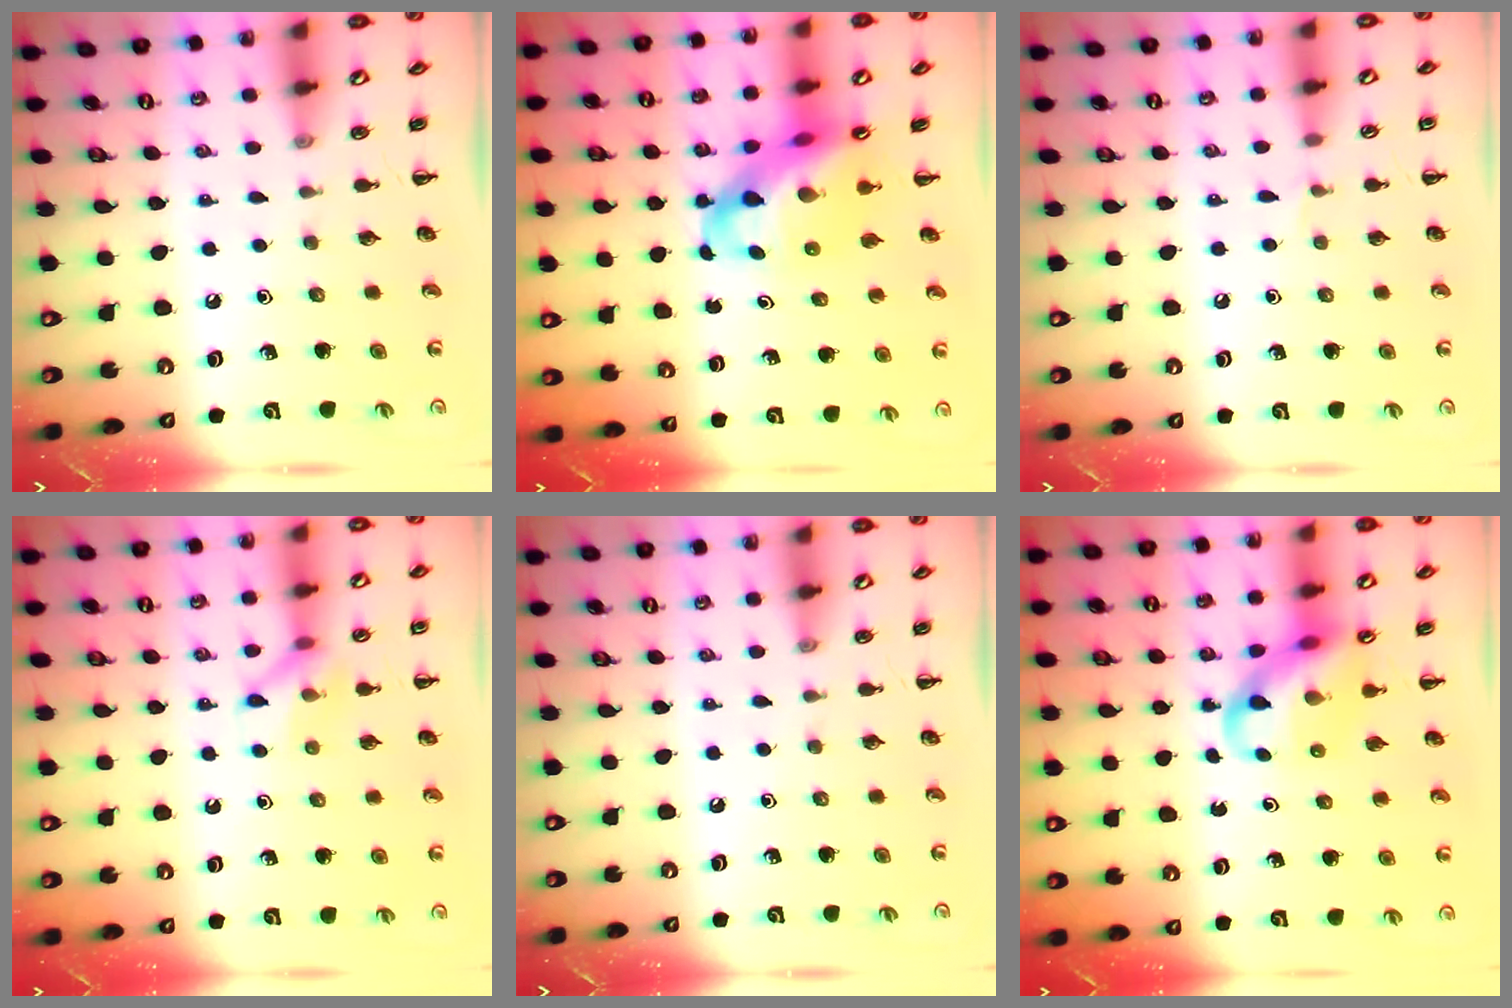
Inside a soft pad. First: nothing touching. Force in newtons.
{"total": 12.6, "press": 12.1, "slide": 3.4}
{"total": 3.1, "press": 2.9, "slide": 1.1}
{"total": 8.0, "press": 8.0, "slide": 0.5}
{"total": 0.0}
{"total": 10.2, "press": 9.8, "slide": 2.7}